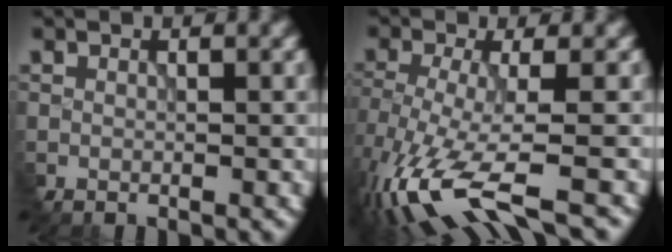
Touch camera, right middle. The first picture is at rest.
{"total": 8.7, "force": [-5.2, 2.2, 6.7], "torque": [-0.147, -0.015, -0.090]}